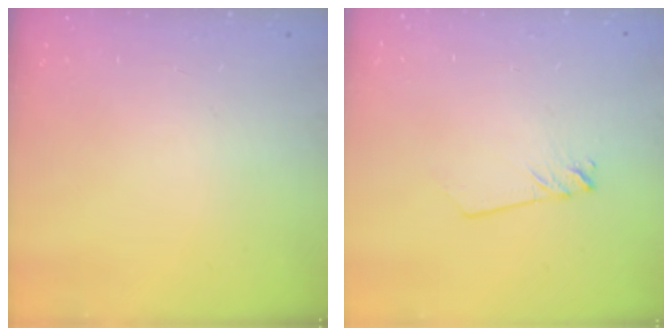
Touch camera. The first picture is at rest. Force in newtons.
{"total": 1.7, "press": 1.7, "slide": 0.1}